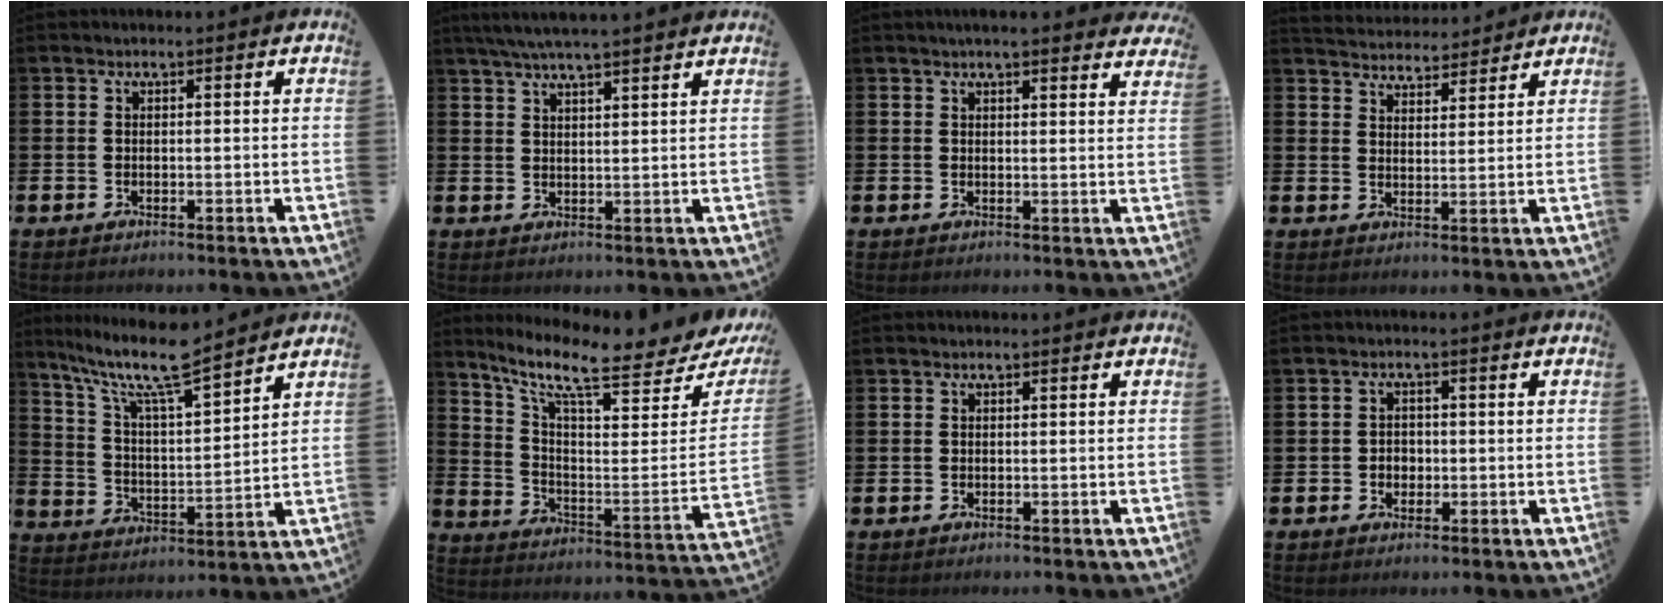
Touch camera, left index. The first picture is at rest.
{"total": 5.0, "force": [4.7, -0.3, 1.6], "torque": [-0.052, -0.009, 0.086]}
{"total": 3.1, "force": [3.1, 0.0, 0.6], "torque": [-0.017, -0.011, 0.056]}
{"total": 4.5, "force": [4.4, 0.8, -0.3], "torque": [-0.010, -0.029, 0.079]}
{"total": 10.6, "force": [9.2, 1.6, 5.2], "torque": [-0.129, -0.048, 0.159]}
{"total": 10.7, "force": [8.4, 2.6, 6.1], "torque": [-0.125, -0.075, 0.135]}
{"total": 0.0}
{"total": 2.0, "force": [-0.3, 1.8, 0.8], "torque": [-0.010, 0.005, -0.012]}